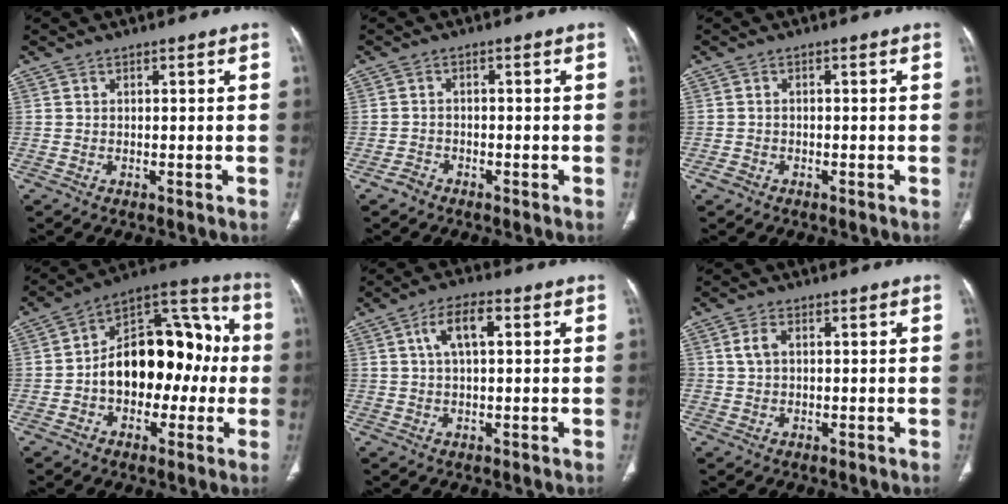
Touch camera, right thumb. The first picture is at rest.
{"total": 1.9, "force": [-1.5, 1.1, 0.3], "torque": [-0.012, 0.009, -0.028]}
{"total": 1.5, "force": [-0.9, 1.0, 0.4], "torque": [-0.012, 0.005, -0.018]}
{"total": 20.6, "force": [-1.3, 13.0, 16.0], "torque": [-0.200, 0.058, -0.023]}
{"total": 6.5, "force": [1.8, 2.7, 5.7], "torque": [-0.107, 0.011, 0.033]}
{"total": 2.8, "force": [0.7, 1.9, 1.9], "torque": [-0.037, 0.005, 0.016]}